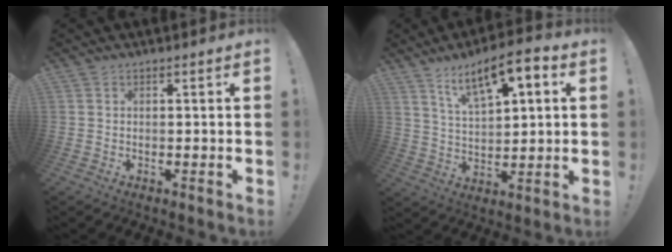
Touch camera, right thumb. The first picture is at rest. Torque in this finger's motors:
{"motor_torque": [0.86, 1.48, 1.03, 0.24, 0.42]}